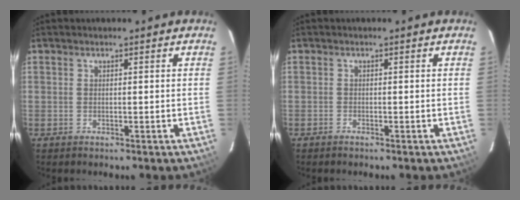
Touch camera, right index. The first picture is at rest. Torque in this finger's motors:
{"motor_torque": [0.05, -0.06, 0.04, 0.00]}